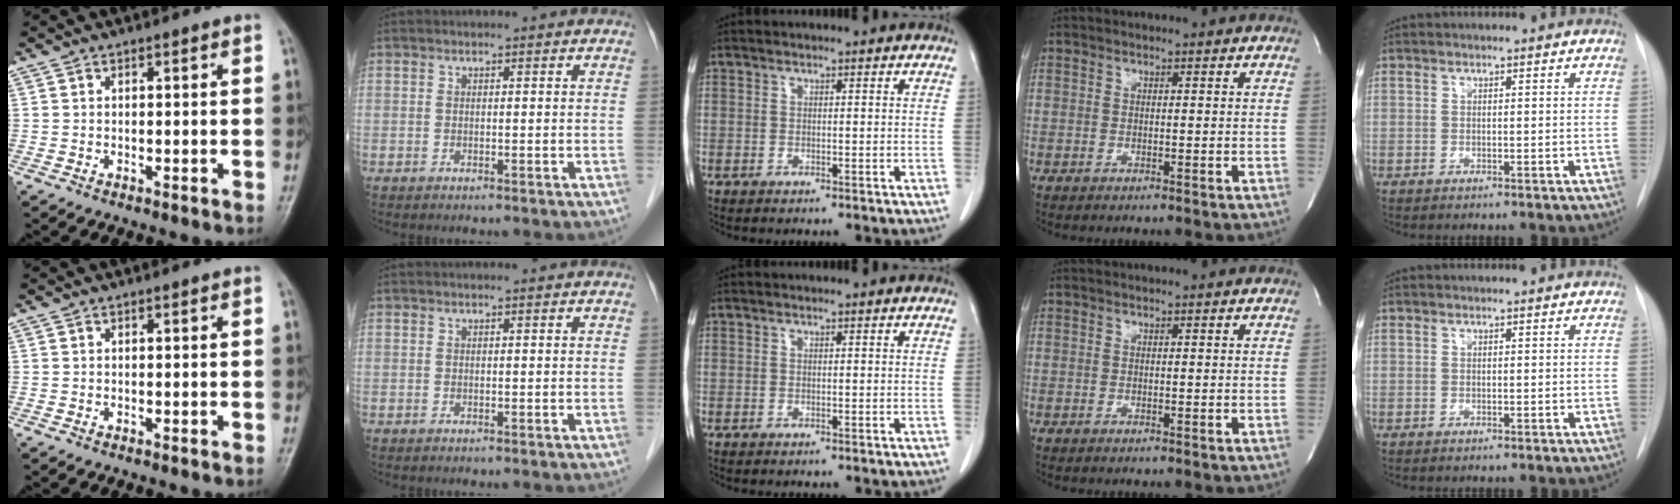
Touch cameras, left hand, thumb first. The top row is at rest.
{}